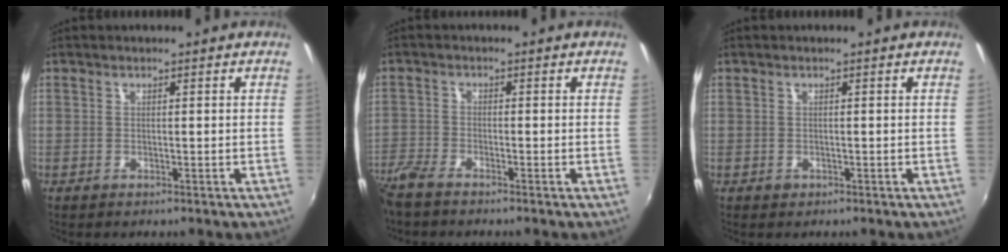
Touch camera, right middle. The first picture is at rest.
{"total": 6.0, "force": [-5.2, 1.1, 2.8], "torque": [-0.080, -0.021, -0.106]}
{"total": 0.7, "force": [-0.4, 0.6, 0.1], "torque": [-0.001, -0.003, -0.005]}